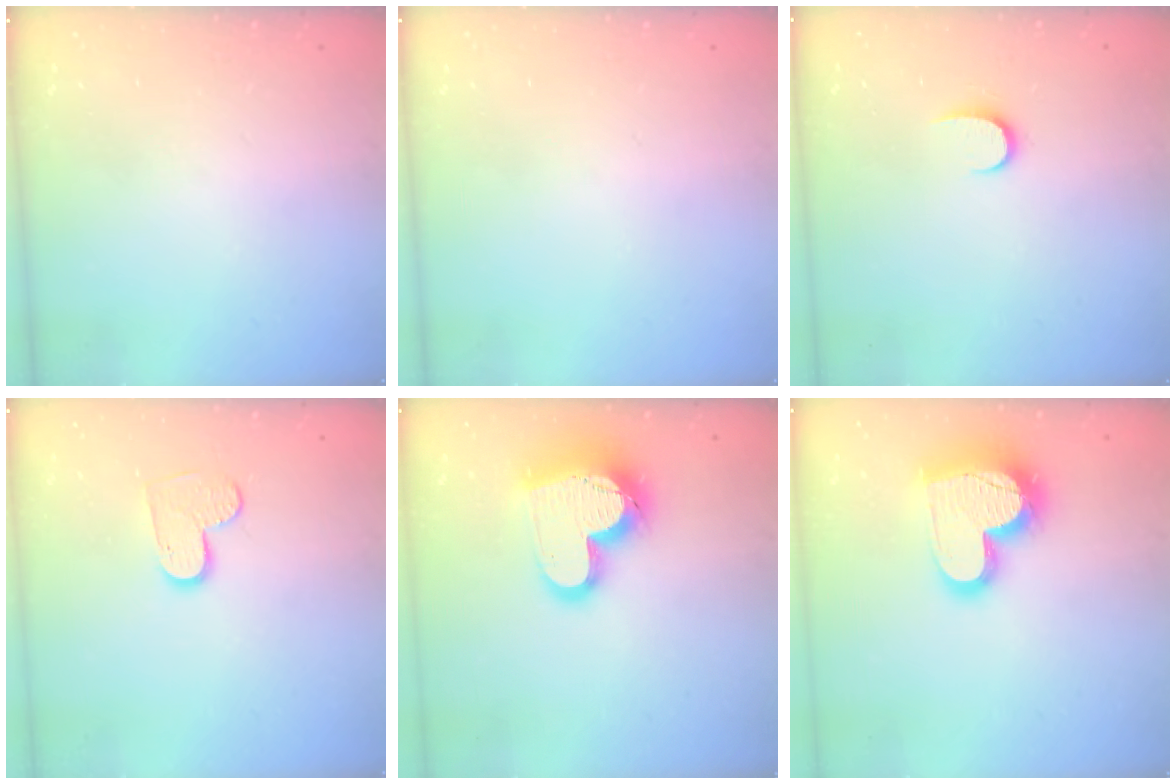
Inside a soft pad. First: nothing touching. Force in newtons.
{"total": 0.0}
{"total": 5.4, "press": 5.4, "slide": 0.5}
{"total": 7.5, "press": 7.5, "slide": 0.5}
{"total": 17.4, "press": 17.4, "slide": 1.3}
{"total": 18.5, "press": 18.4, "slide": 1.6}